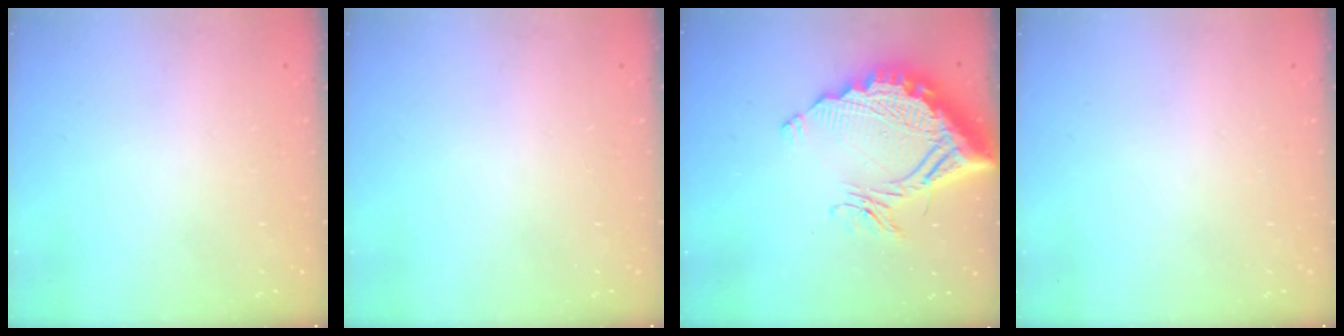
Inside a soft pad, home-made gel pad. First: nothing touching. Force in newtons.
{"total": 0.0}
{"total": 19.1, "press": 19.0, "slide": 1.9}
{"total": 0.0}